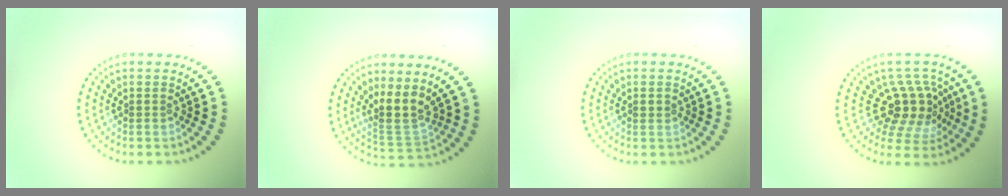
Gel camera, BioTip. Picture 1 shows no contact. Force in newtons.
{"total": 3.3, "press": 2.5, "slide": 2.2}
{"total": 1.0, "press": 1.0, "slide": 0.2}
{"total": 4.6, "press": 3.8, "slide": 2.5}